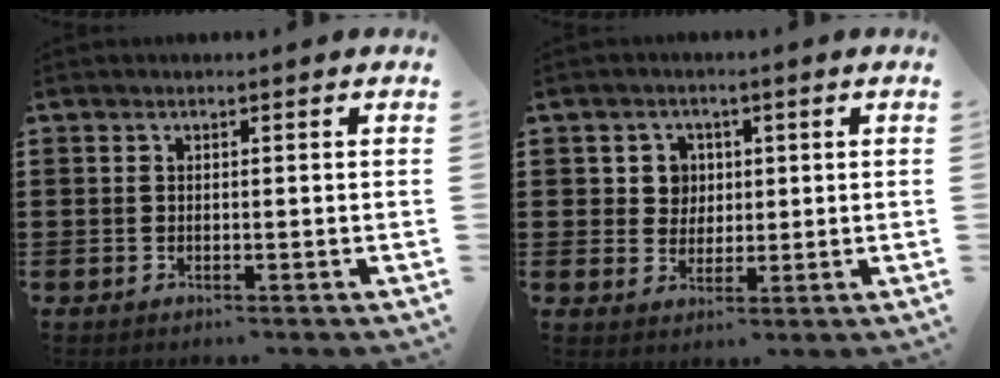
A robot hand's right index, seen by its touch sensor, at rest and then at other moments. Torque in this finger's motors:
{"motor_torque": [0.29, 0.29, 0.07, 0.01]}